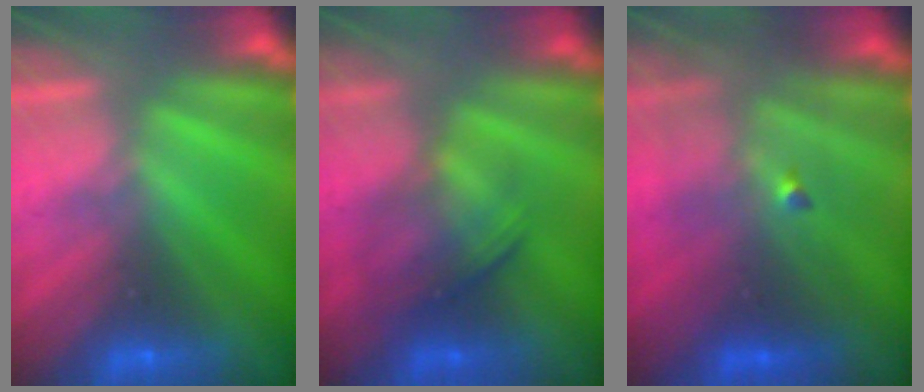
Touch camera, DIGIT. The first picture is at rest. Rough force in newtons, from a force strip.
{"total": 1.9}
{"total": 4.5}